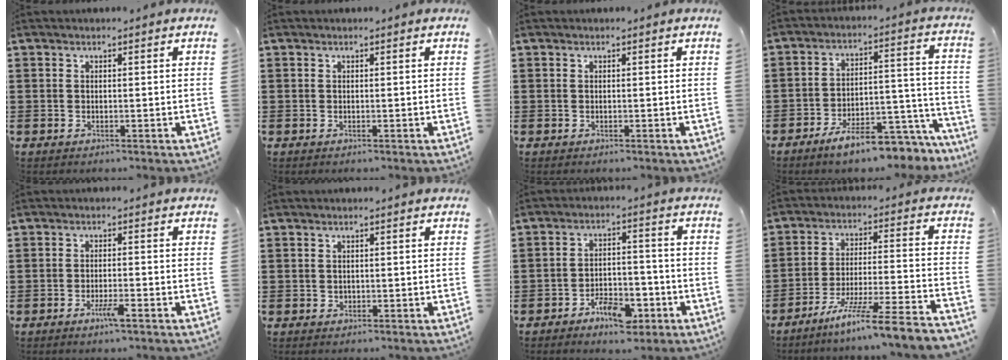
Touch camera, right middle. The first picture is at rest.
{"total": 0.0}
{"total": 0.0}
{"total": 8.6, "force": [-7.3, 1.4, 4.4], "torque": [-0.060, 0.020, -0.130]}
{"total": 3.1, "force": [-1.9, 0.3, 2.4], "torque": [-0.047, -0.003, -0.035]}
{"total": 0.5, "force": [0.1, 0.5, 0.1], "torque": [-0.004, 0.003, 0.002]}
{"total": 6.1, "force": [-4.3, 2.5, 3.4], "torque": [-0.057, 0.016, -0.079]}
{"total": 9.3, "force": [-7.8, -1.2, 4.8], "torque": [-0.084, -0.011, -0.155]}